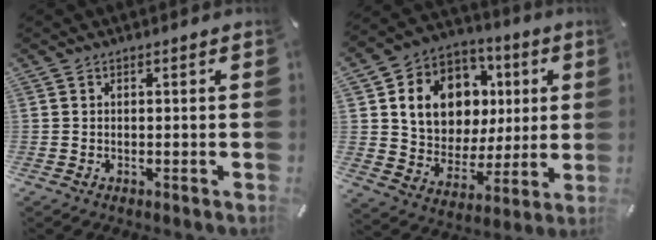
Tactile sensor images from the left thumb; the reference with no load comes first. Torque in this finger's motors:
{"motor_torque": [2.46, 2.55, 1.09, 0.39, 0.23]}